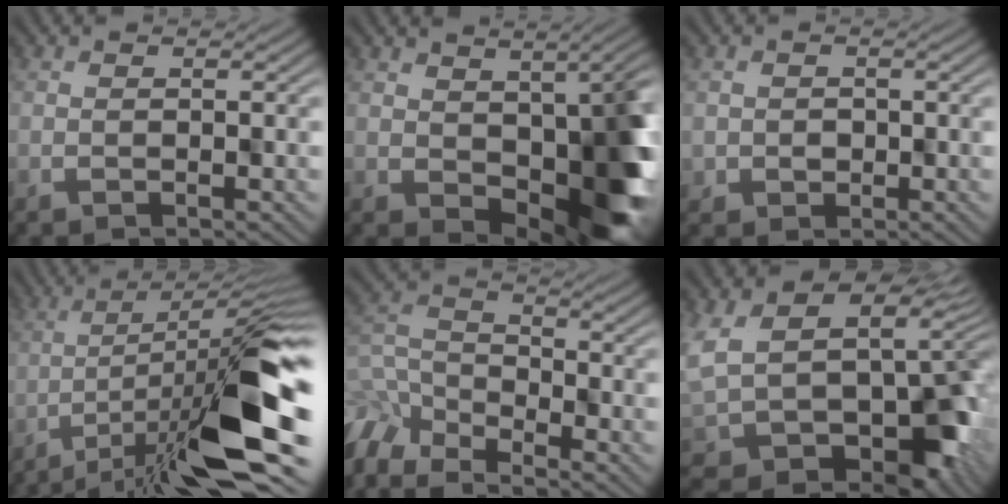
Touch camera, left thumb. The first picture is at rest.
{"total": 10.4, "force": [-0.9, 6.0, 8.4], "torque": [-0.099, -0.025, 0.002]}
{"total": 1.6, "force": [0.1, 1.6, 0.0], "torque": [0.001, -0.004, 0.003]}
{"total": 11.6, "force": [-5.2, 2.1, 10.2], "torque": [-0.167, -0.005, -0.086]}
{"total": 9.4, "force": [-7.3, 3.6, 4.9], "torque": [-0.126, -0.012, -0.138]}
{"total": 16.5, "force": [-0.4, 12.4, 10.9], "torque": [-0.210, -0.063, 0.053]}